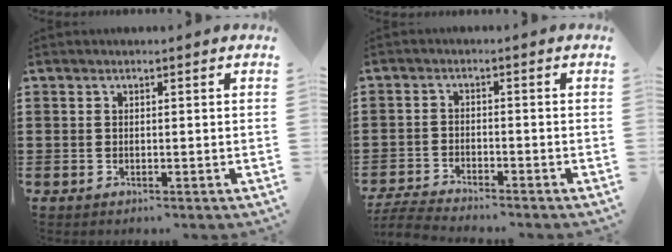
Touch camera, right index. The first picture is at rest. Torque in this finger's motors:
{"motor_torque": [0.14, -0.22, 0.01, 0.01]}